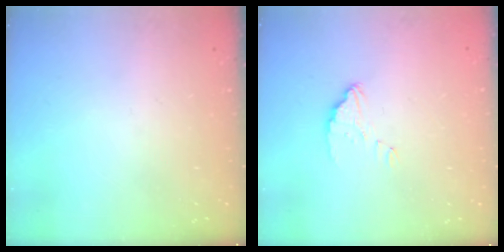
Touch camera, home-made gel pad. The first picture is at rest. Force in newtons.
{"total": 2.7, "press": 2.7, "slide": 0.1}